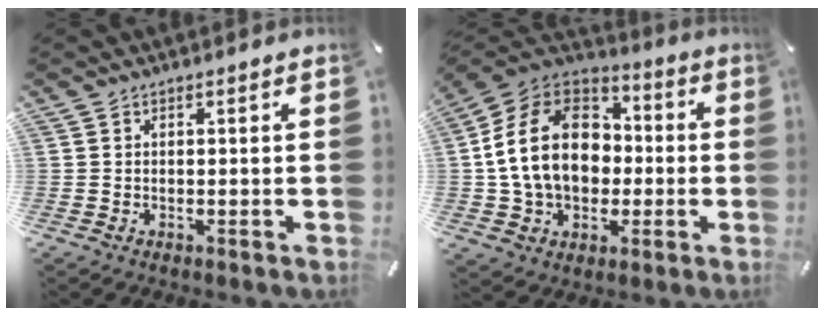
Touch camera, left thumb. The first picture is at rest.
{"total": 18.0, "force": [-0.6, 14.6, 10.5], "torque": [-0.233, 0.016, -0.009]}